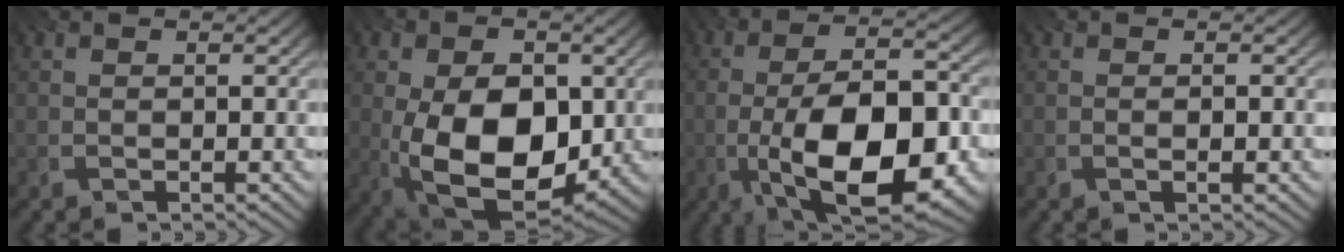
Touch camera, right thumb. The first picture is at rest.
{"total": 16.1, "force": [-2.6, 9.5, 12.8], "torque": [-0.207, -0.023, -0.049]}
{"total": 15.9, "force": [-5.8, 6.2, 13.4], "torque": [-0.206, -0.010, -0.102]}
{"total": 0.7, "force": [-0.3, -0.2, 0.6], "torque": [-0.006, -0.006, -0.014]}